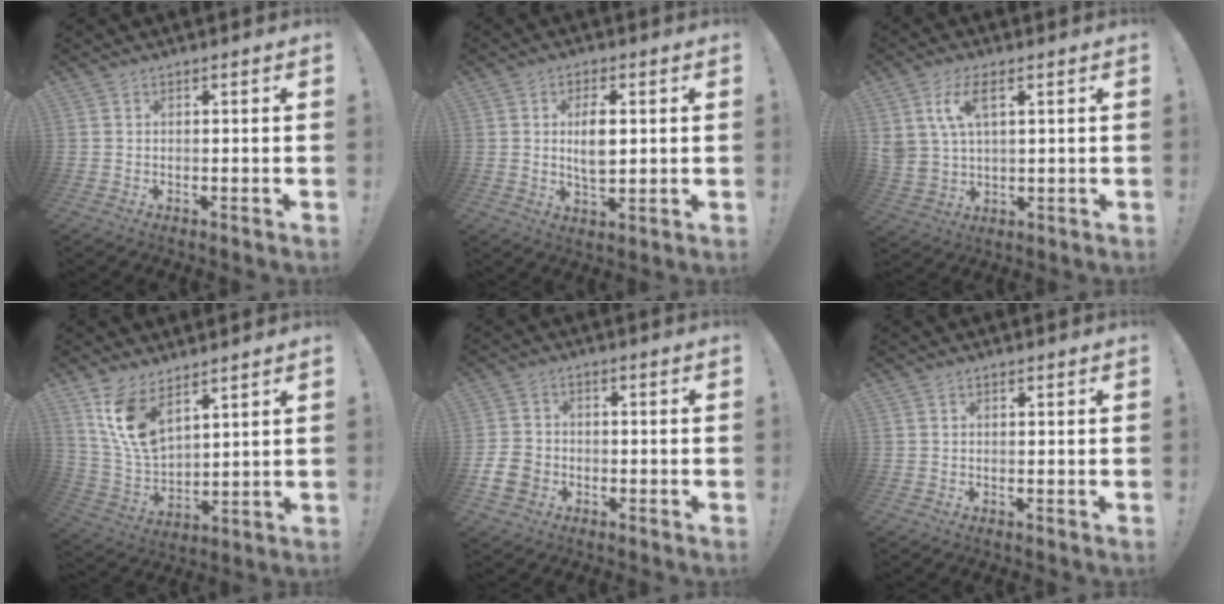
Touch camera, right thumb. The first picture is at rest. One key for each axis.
{"total": 7.2, "fx": 1.2, "fy": 3.8, "fz": 6.0, "tx": -0.100, "ty": -0.007, "tz": 0.013}
{"total": 9.0, "fx": 4.0, "fy": 4.9, "fz": 6.4, "tx": -0.132, "ty": -0.004, "tz": 0.075}
{"total": 12.5, "fx": 8.3, "fy": 5.9, "fz": 7.2, "tx": -0.154, "ty": -0.050, "tz": 0.159}
{"total": 8.0, "fx": -3.4, "fy": 6.2, "fz": 3.7, "tx": -0.083, "ty": 0.022, "tz": -0.062}
{"total": 0.0}